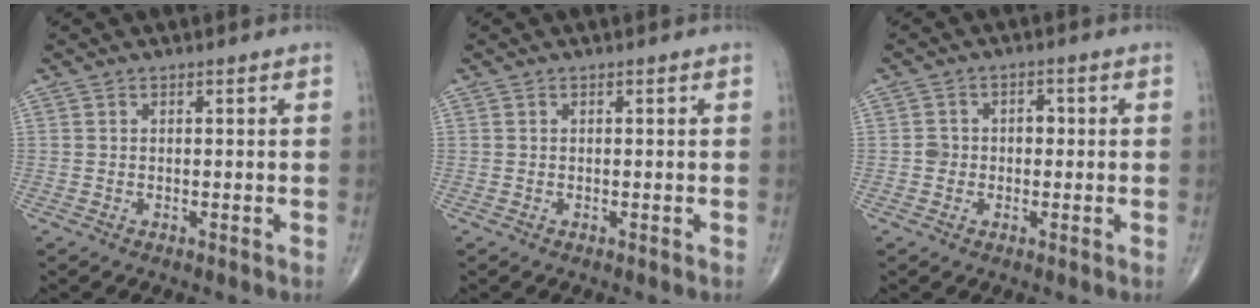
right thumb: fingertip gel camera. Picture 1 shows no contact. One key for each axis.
{"total": 0.0}
{"total": 3.5, "fx": -0.2, "fy": 3.0, "fz": 1.8, "tx": -0.010, "ty": 0.016, "tz": -0.005}